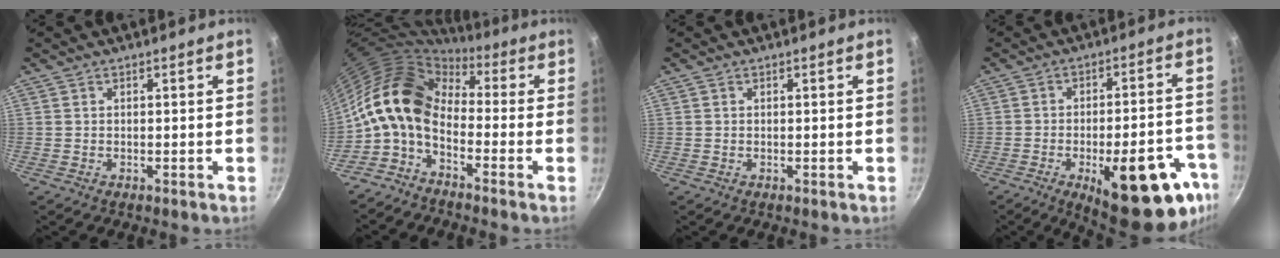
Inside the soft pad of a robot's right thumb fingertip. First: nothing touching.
{"total": 13.4, "force": [-1.5, 8.4, 10.4], "torque": [-0.181, 0.035, -0.052]}
{"total": 0.0}
{"total": 22.4, "force": [-10.3, 8.4, 18.0], "torque": [-0.177, 0.033, -0.130]}